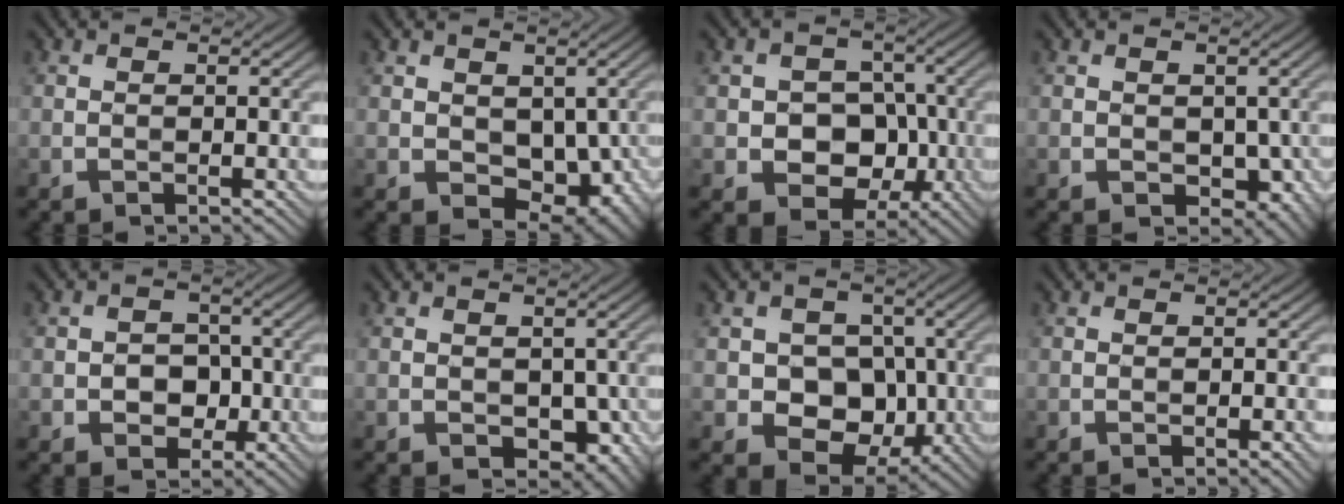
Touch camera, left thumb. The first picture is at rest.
{"total": 7.3, "force": [0.1, 5.2, 5.1], "torque": [-0.085, -0.028, 0.013]}
{"total": 7.9, "force": [-1.6, 6.4, 4.2], "torque": [-0.060, -0.007, -0.048]}
{"total": 4.3, "force": [-0.4, 3.1, 3.0], "torque": [-0.049, -0.017, -0.003]}
{"total": 3.8, "force": [-0.9, 3.1, 2.0], "torque": [-0.022, -0.002, -0.022]}
{"total": 4.5, "force": [-0.6, 3.2, 3.0], "torque": [-0.051, -0.018, -0.006]}
{"total": 8.2, "force": [-0.8, 6.9, 4.3], "torque": [-0.067, -0.011, -0.034]}
{"total": 1.1, "force": [-0.4, 0.2, 1.1], "torque": [-0.016, -0.003, -0.003]}